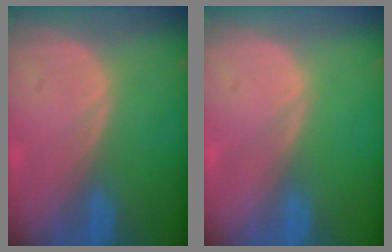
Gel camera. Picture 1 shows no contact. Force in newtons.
{"total": 0.0}